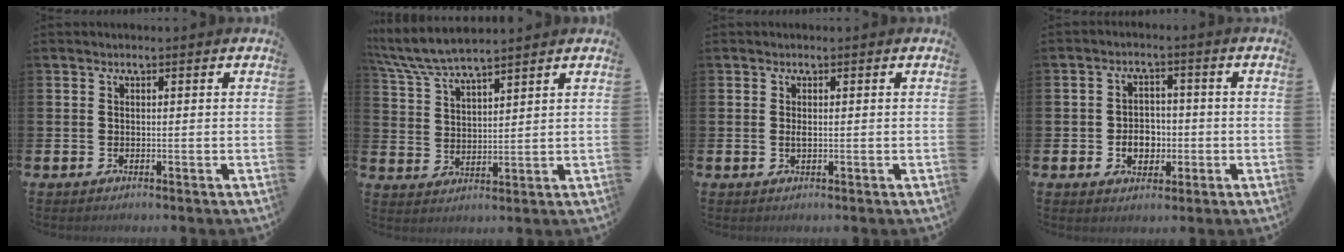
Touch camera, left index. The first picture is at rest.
{"total": 6.5, "force": [6.1, 0.6, 2.0], "torque": [-0.063, -0.024, 0.111]}
{"total": 0.8, "force": [0.1, 0.2, 0.8], "torque": [-0.011, -0.001, 0.000]}
{"total": 4.2, "force": [-0.9, 3.4, 2.4], "torque": [-0.032, -0.001, -0.025]}